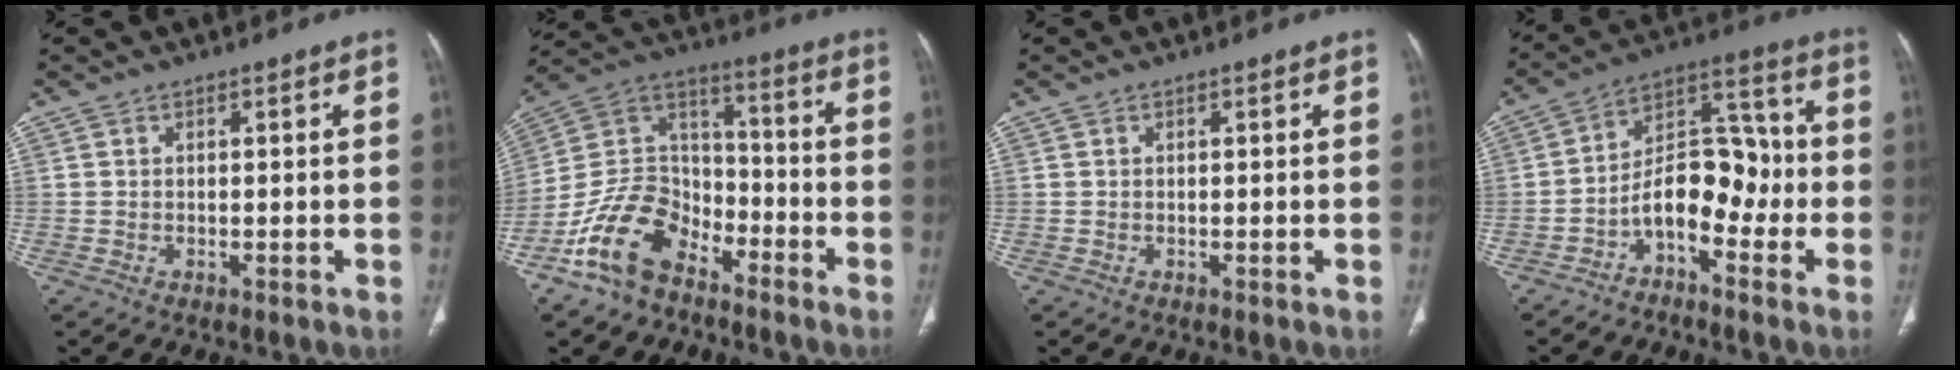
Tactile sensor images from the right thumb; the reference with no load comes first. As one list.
[{"total": 14.7, "force": [-9.4, 9.0, 6.8], "torque": [-0.111, 0.082, -0.183]}, {"total": 0.0}, {"total": 11.1, "force": [-4.1, 6.4, 8.1], "torque": [-0.108, 0.069, -0.078]}]